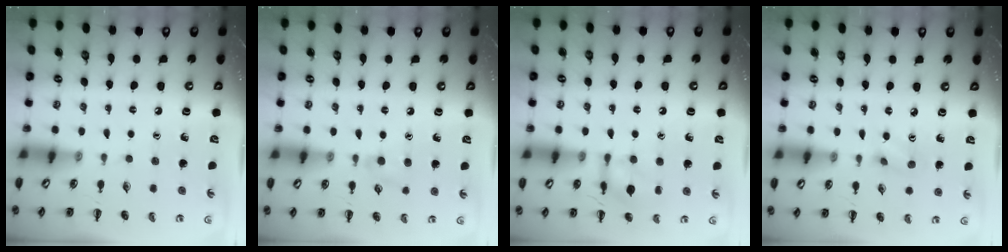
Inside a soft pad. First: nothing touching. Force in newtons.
{"total": 5.9, "press": 5.6, "slide": 2.0}
{"total": 9.8, "press": 9.8, "slide": 0.4}
{"total": 3.5, "press": 3.4, "slide": 0.7}